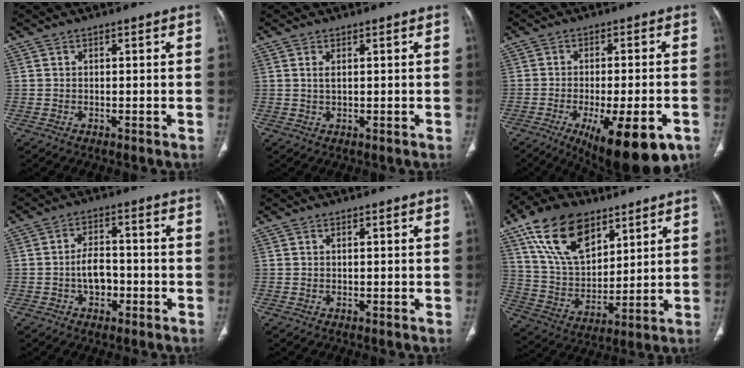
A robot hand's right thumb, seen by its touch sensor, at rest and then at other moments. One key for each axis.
{"total": 1.5, "fx": 0.6, "fy": 0.5, "fz": 1.3, "tx": -0.029, "ty": 0.000, "tz": 0.016}
{"total": 18.2, "fx": -8.9, "fy": 6.1, "fz": 14.7, "tx": -0.175, "ty": 0.010, "tz": -0.120}
{"total": 5.8, "fx": -1.7, "fy": 3.9, "fz": 4.0, "tx": -0.054, "ty": 0.024, "tz": -0.033}
{"total": 0.0}
{"total": 18.8, "fx": 10.4, "fy": 10.7, "fz": 11.4, "tx": -0.175, "ty": -0.034, "tz": 0.196}